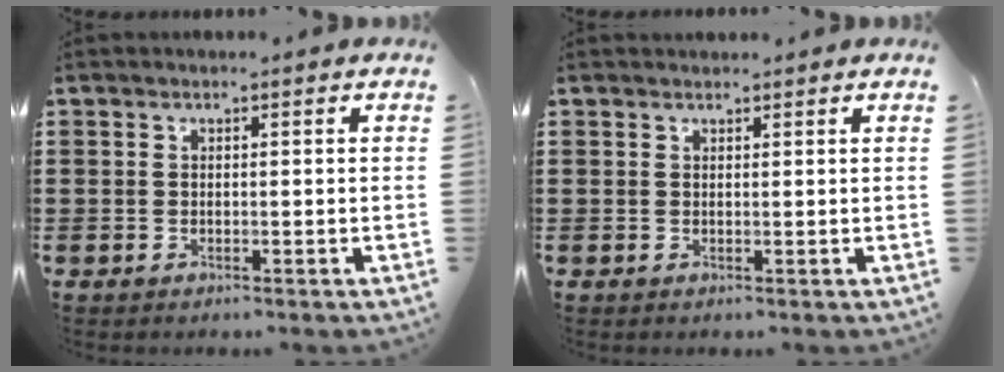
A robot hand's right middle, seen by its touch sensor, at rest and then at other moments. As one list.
[{"total": 0.7, "force": [0.7, 0.1, 0.0], "torque": [-0.002, 0.001, 0.013]}]